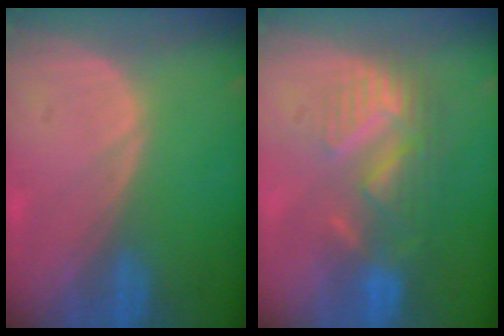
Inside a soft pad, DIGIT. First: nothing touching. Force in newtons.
{"total": 8.8, "press": 7.8, "slide": 4.1}